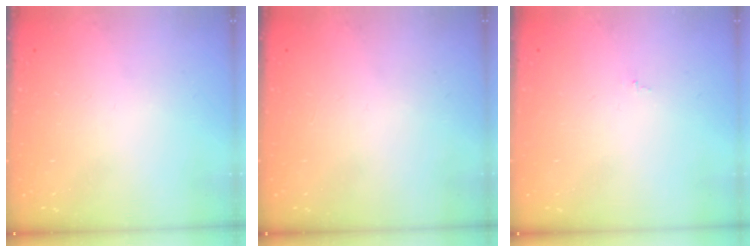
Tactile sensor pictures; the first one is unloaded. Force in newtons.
{"total": 0.0}
{"total": 0.0}